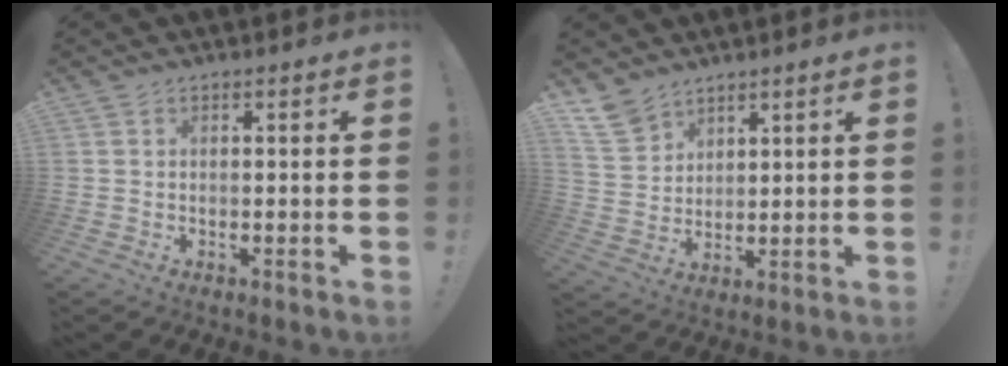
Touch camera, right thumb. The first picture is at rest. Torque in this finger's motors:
{"motor_torque": [0.03, -0.10, -1.10, -0.12, -0.28]}